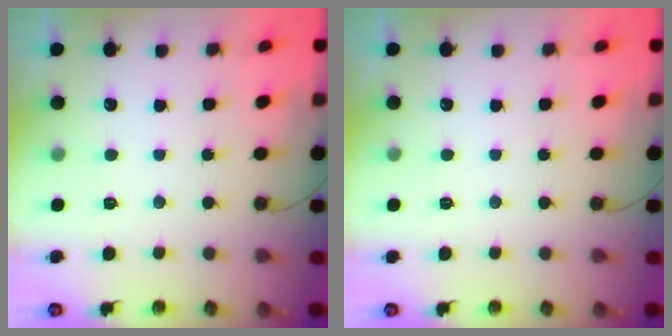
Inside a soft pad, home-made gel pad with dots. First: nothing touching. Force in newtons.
{"total": 0.0}